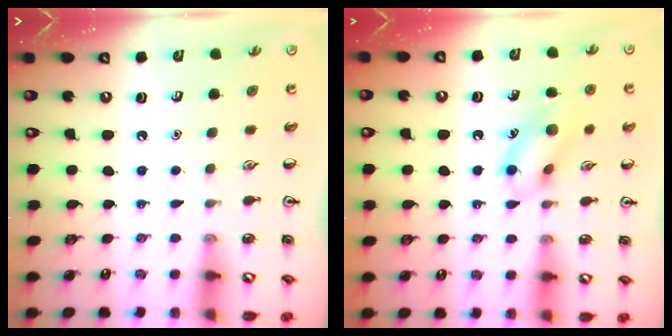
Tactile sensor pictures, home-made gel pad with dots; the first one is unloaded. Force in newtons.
{"total": 9.9, "press": 9.9, "slide": 0.5}